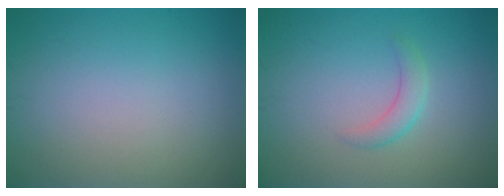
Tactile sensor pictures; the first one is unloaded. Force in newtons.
{"total": 1.8, "press": 1.8, "slide": 0.0}